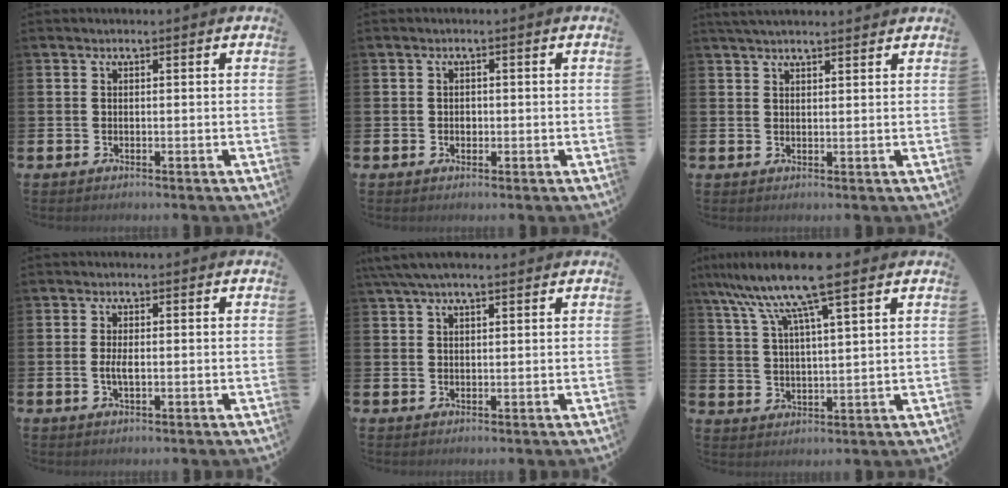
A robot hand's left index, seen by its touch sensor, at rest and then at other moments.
{"total": 0.9, "force": [0.0, 0.8, 0.4], "torque": [0.008, 0.000, -0.006]}
{"total": 2.8, "force": [2.6, 0.4, 0.8], "torque": [-0.016, -0.005, 0.048]}
{"total": 2.1, "force": [-0.2, 0.8, 1.9], "torque": [-0.028, -0.002, -0.006]}
{"total": 4.1, "force": [3.2, 1.0, 2.4], "torque": [-0.046, -0.004, 0.057]}
{"total": 11.1, "force": [8.5, 1.0, 7.0], "torque": [-0.151, -0.029, 0.146]}